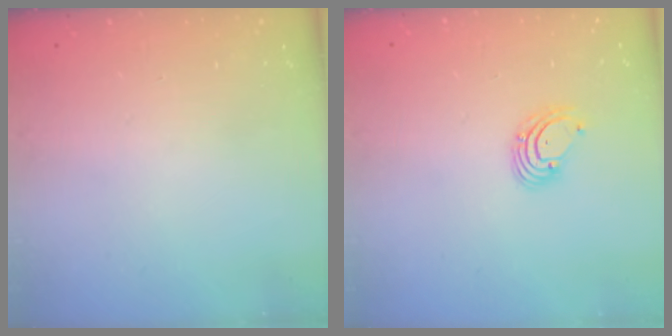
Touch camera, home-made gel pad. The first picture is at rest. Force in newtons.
{"total": 2.6, "press": 2.6, "slide": 0.1}